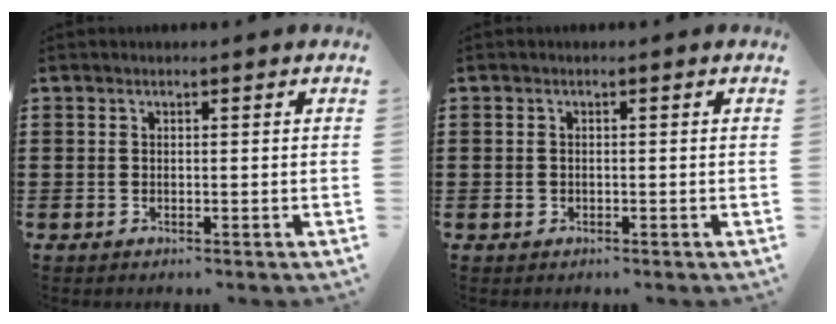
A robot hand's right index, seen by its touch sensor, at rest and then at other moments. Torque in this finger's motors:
{"motor_torque": [-0.25, 0.13, 0.03, -0.01]}